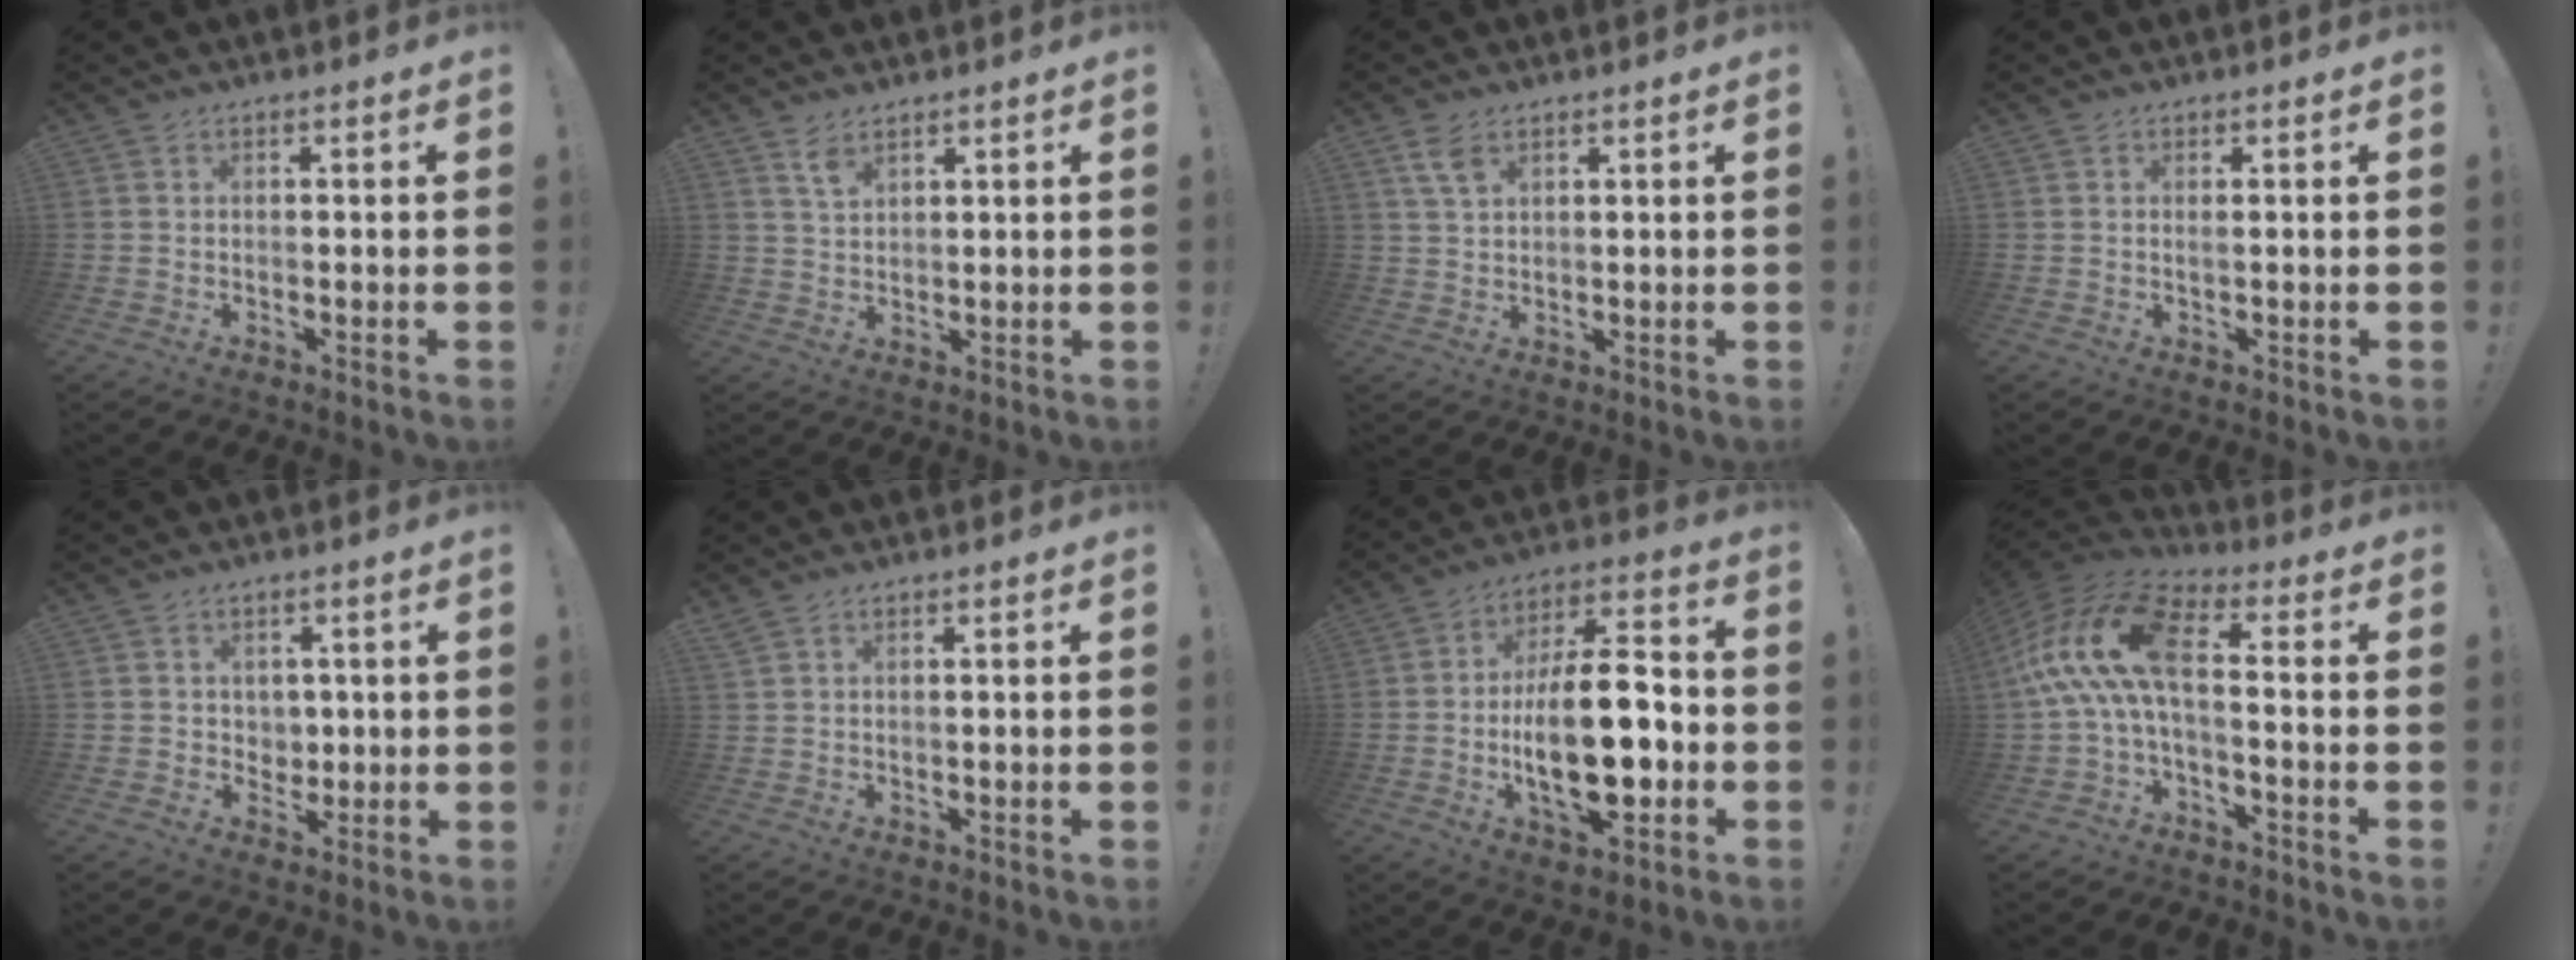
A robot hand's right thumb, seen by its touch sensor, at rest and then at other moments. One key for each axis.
{"total": 4.3, "fx": 3.1, "fy": 2.1, "fz": 2.1, "tx": -0.034, "ty": -0.020, "tz": 0.056}
{"total": 4.8, "fx": 2.8, "fy": 2.5, "fz": 3.0, "tx": -0.048, "ty": -0.011, "tz": 0.053}
{"total": 0.8, "fx": 0.4, "fy": -0.1, "fz": 0.7, "tx": -0.005, "ty": -0.004, "tz": 0.006}
{"total": 4.3, "fx": 1.8, "fy": 3.8, "fz": 0.4, "tx": 0.003, "ty": -0.012, "tz": 0.033}
{"total": 1.0, "fx": 0.8, "fy": -0.1, "fz": 0.5, "tx": -0.018, "ty": 0.002, "tz": 0.017}
{"total": 21.4, "fx": -4.0, "fy": 9.4, "fz": 18.8, "tx": -0.318, "ty": 0.009, "tz": -0.064}
{"total": 16.1, "fx": 1.1, "fy": 7.4, "fz": 14.2, "tx": -0.291, "ty": 0.016, "tz": 0.023}